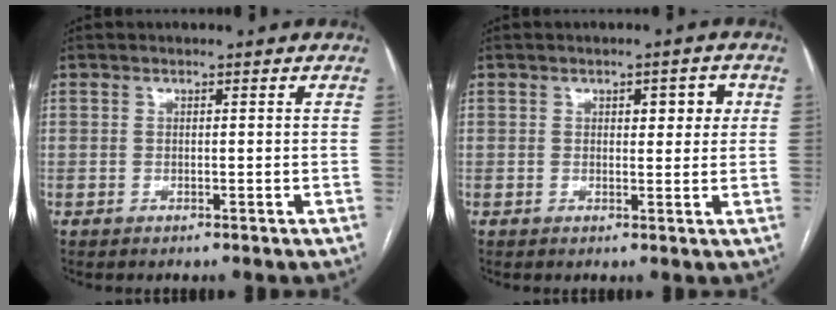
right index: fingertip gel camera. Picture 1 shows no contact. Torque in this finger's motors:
{"motor_torque": [0.04, -0.01, 0.13, 0.03]}